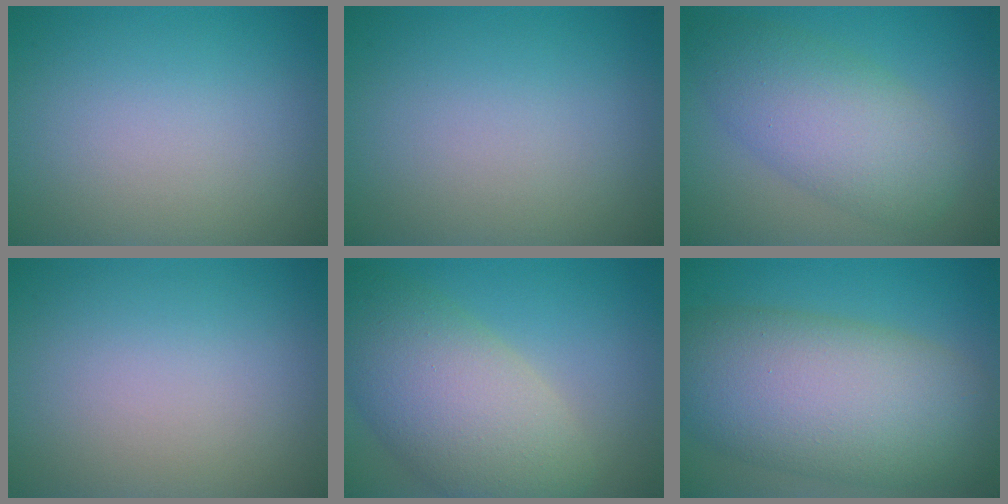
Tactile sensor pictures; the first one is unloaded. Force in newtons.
{"total": 0.0}
{"total": 6.4, "press": 6.4, "slide": 0.2}
{"total": 0.0}
{"total": 9.2, "press": 9.2, "slide": 0.8}
{"total": 12.1, "press": 12.1, "slide": 0.5}